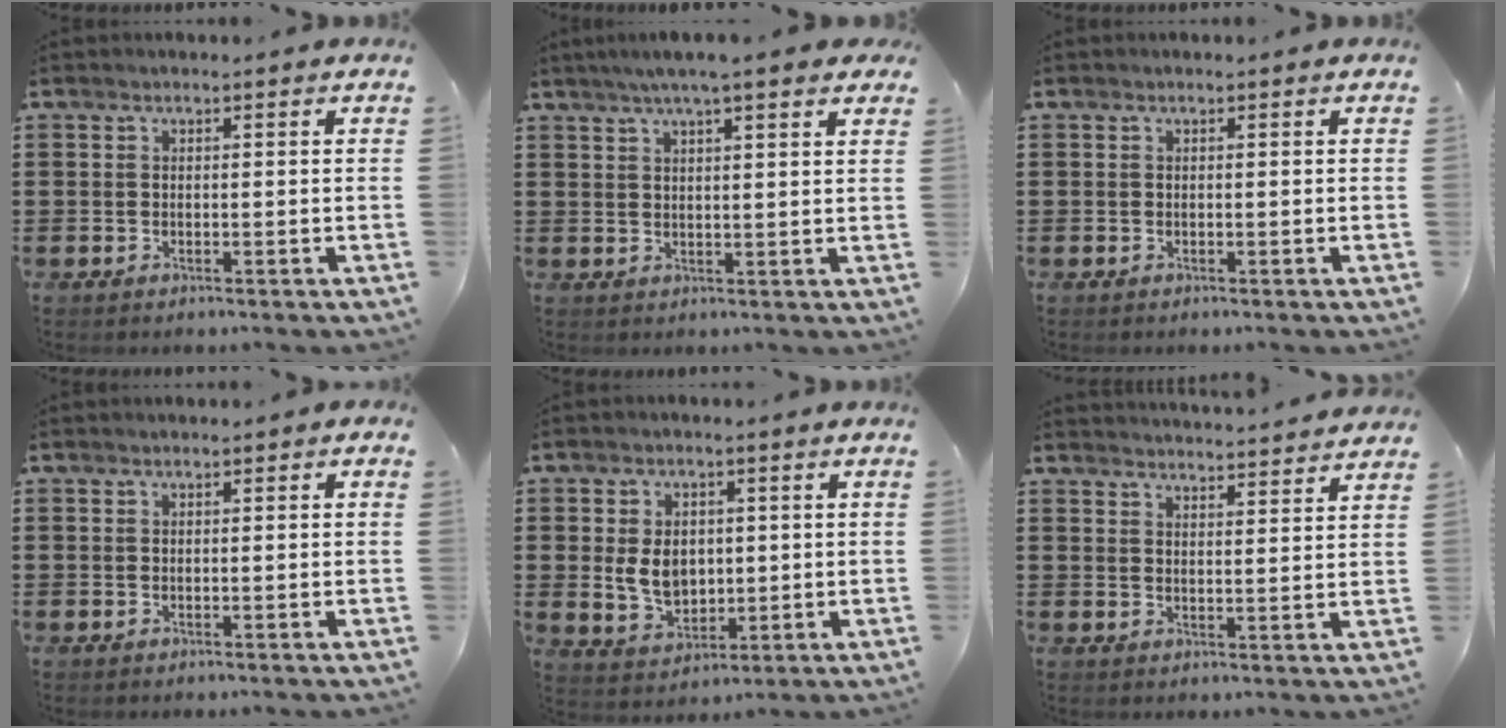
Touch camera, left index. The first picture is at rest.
{"total": 4.7, "force": [3.5, 0.3, 3.2], "torque": [-0.070, 0.001, 0.062]}
{"total": 0.0}
{"total": 0.0}
{"total": 6.0, "force": [0.4, 4.7, 3.8], "torque": [-0.075, 0.002, 0.001]}
{"total": 3.3, "force": [3.3, -0.6, -0.2], "torque": [-0.009, -0.023, 0.058]}